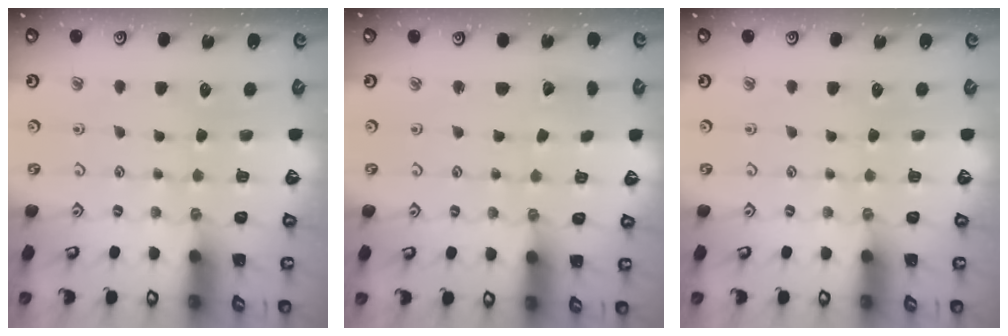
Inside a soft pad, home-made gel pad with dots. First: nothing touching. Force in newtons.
{"total": 1.8, "press": 1.8, "slide": 0.1}
{"total": 0.0}